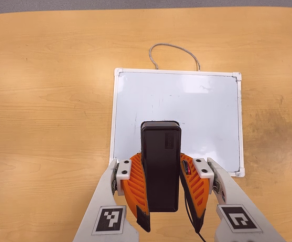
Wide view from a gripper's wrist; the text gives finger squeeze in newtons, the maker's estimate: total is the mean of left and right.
{"total": 7.4, "left": 6.2, "right": 8.7}